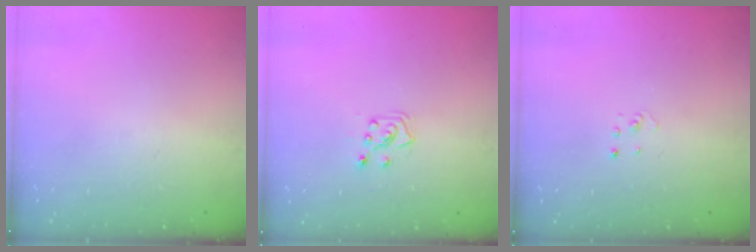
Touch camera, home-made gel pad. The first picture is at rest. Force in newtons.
{"total": 6.4, "press": 6.4, "slide": 0.6}
{"total": 1.5, "press": 1.5, "slide": 0.1}